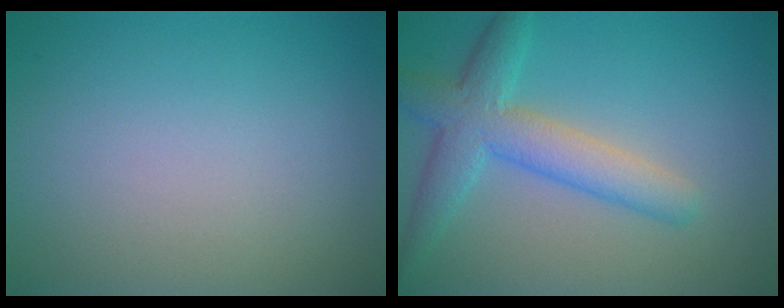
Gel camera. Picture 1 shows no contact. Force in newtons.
{"total": 5.1, "press": 5.1, "slide": 0.1}